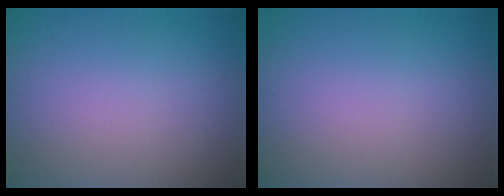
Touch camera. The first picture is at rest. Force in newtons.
{"total": 0.0}